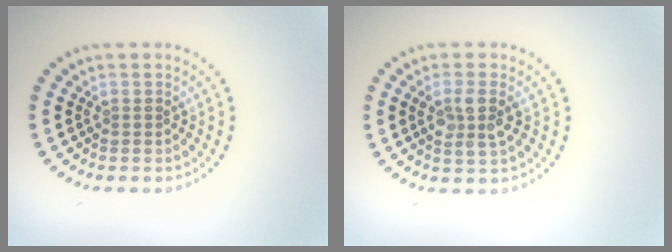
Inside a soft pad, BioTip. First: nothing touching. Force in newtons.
{"total": 2.8, "press": 2.7, "slide": 0.9}